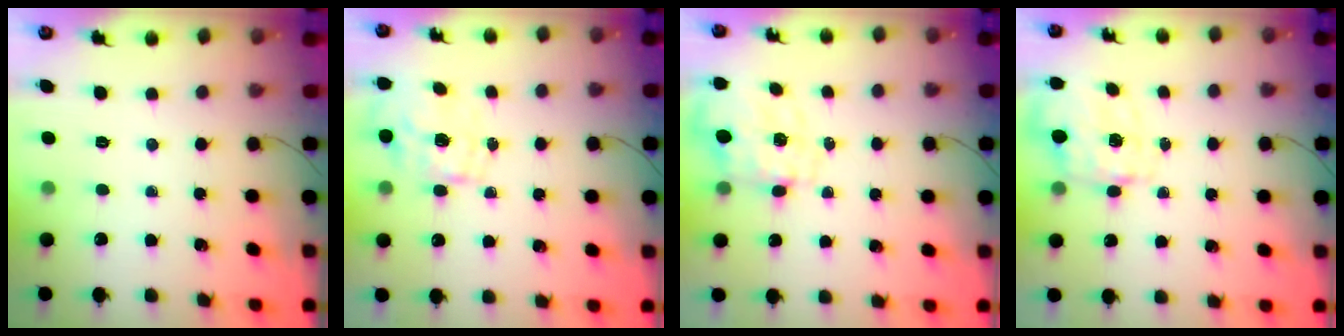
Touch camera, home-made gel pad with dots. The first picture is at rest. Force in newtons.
{"total": 1.6, "press": 1.4, "slide": 0.8}
{"total": 8.3, "press": 8.2, "slide": 0.8}
{"total": 2.5, "press": 2.3, "slide": 1.0}